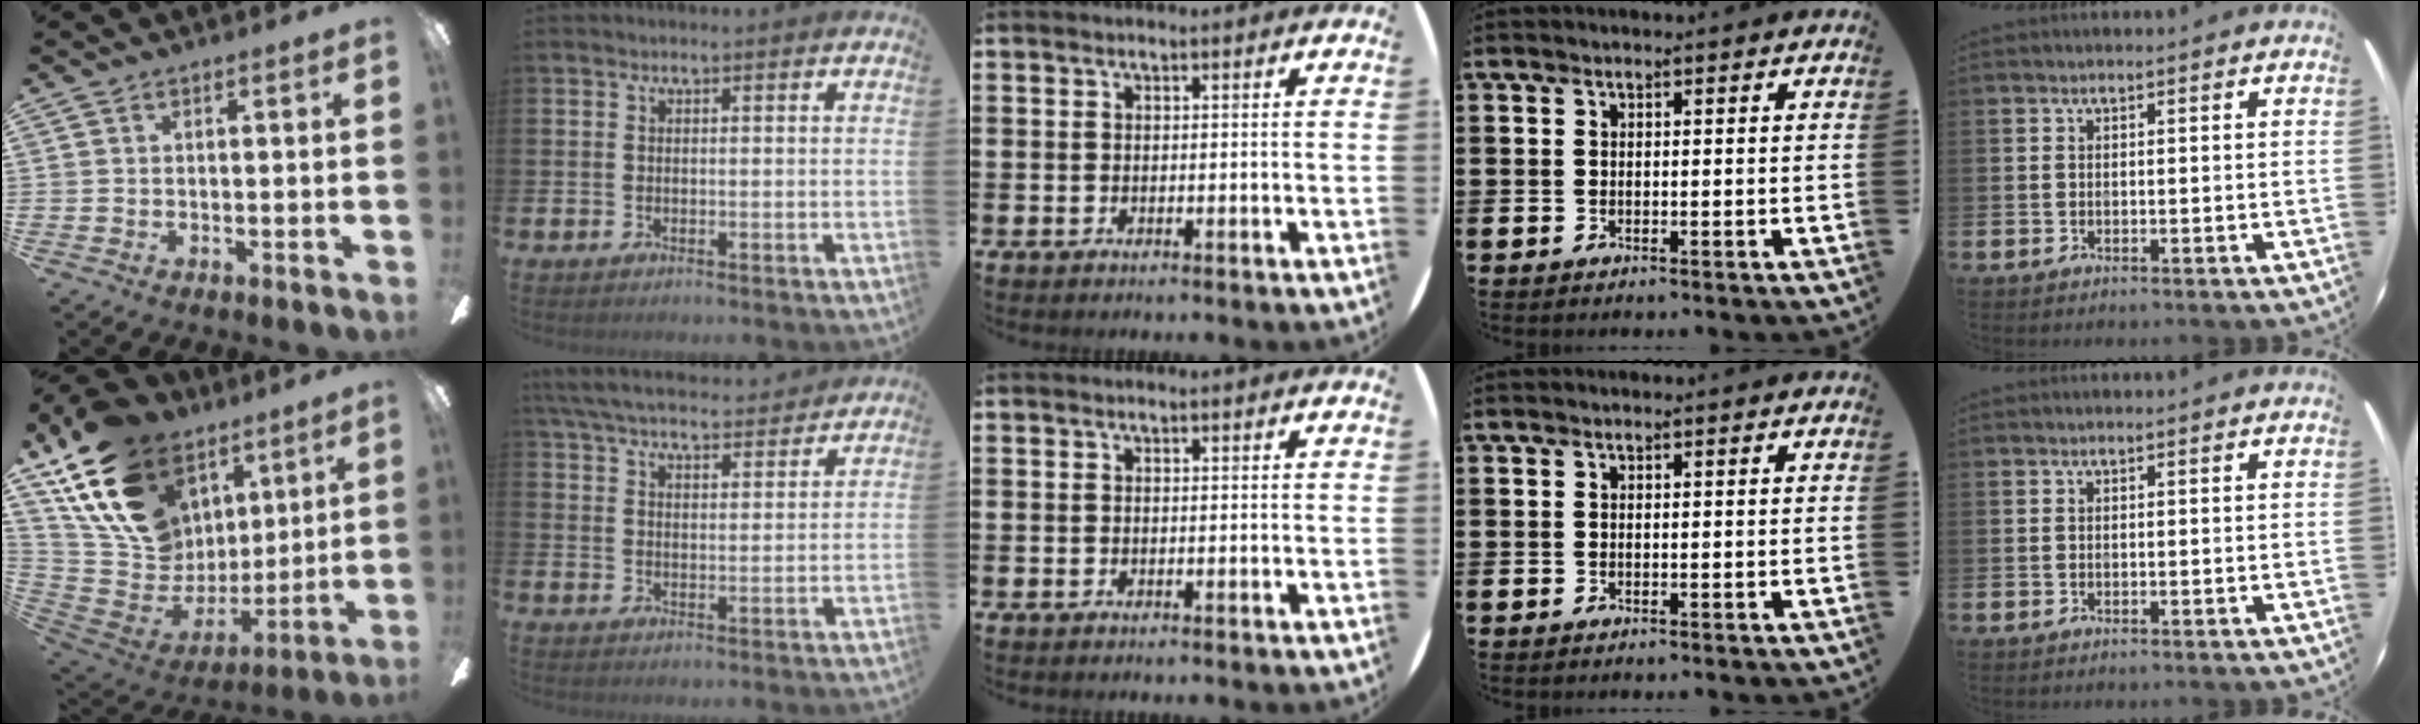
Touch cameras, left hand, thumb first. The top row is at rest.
{"thumb": {"total": 21.0, "force": [12.4, 14.0, 9.6], "torque": [-0.202, -0.065, 0.244]}, "index": {"total": 6.4, "force": [6.1, 1.0, 1.5], "torque": [-0.048, -0.039, 0.107]}}